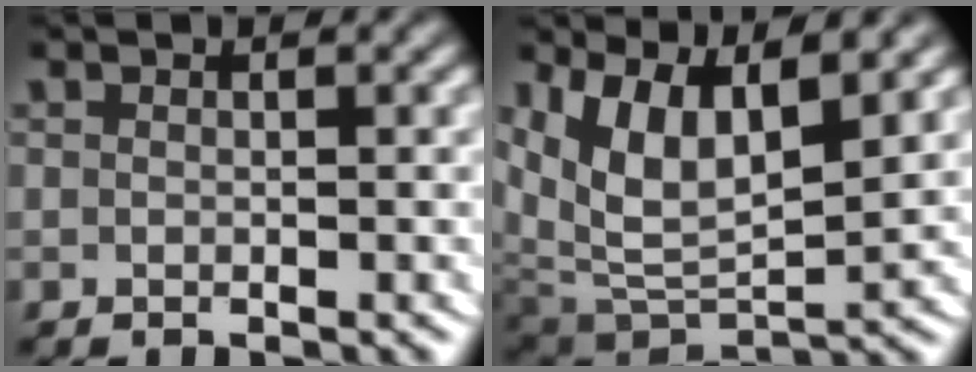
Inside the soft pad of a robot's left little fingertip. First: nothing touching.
{"total": 9.4, "force": [1.9, 6.6, 6.4], "torque": [-0.138, -0.013, 0.039]}